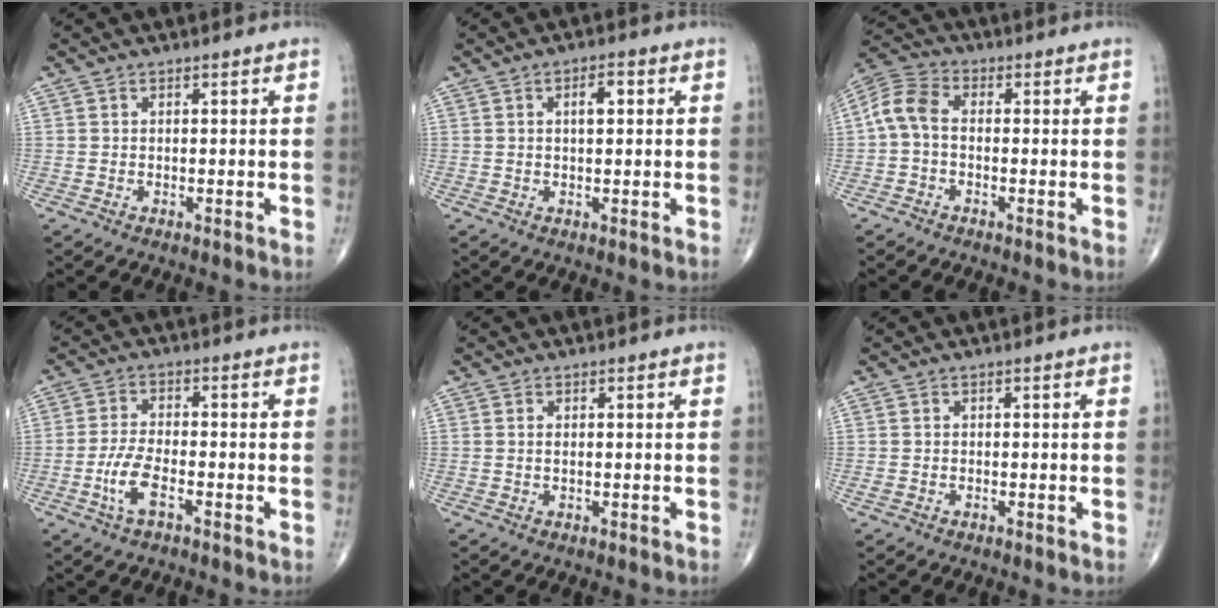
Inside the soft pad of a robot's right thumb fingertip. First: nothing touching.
{"total": 3.4, "force": [0.8, 1.5, 2.9], "torque": [-0.042, 0.006, 0.011]}
{"total": 6.7, "force": [-0.6, 4.2, 5.1], "torque": [-0.102, 0.022, -0.026]}
{"total": 5.6, "force": [-2.5, 1.9, 4.7], "torque": [-0.102, 0.015, -0.047]}
{"total": 0.6, "force": [0.1, 0.2, 0.6], "torque": [-0.015, -0.002, 0.002]}
{"total": 0.6, "force": [-0.2, 0.4, 0.3], "torque": [-0.011, -0.001, -0.005]}